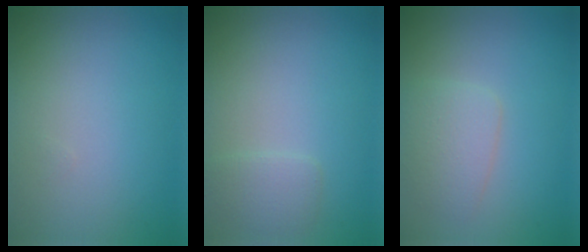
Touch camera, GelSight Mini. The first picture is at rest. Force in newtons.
{"total": 1.6, "press": 1.6, "slide": 0.2}
{"total": 2.5, "press": 2.5, "slide": 0.0}